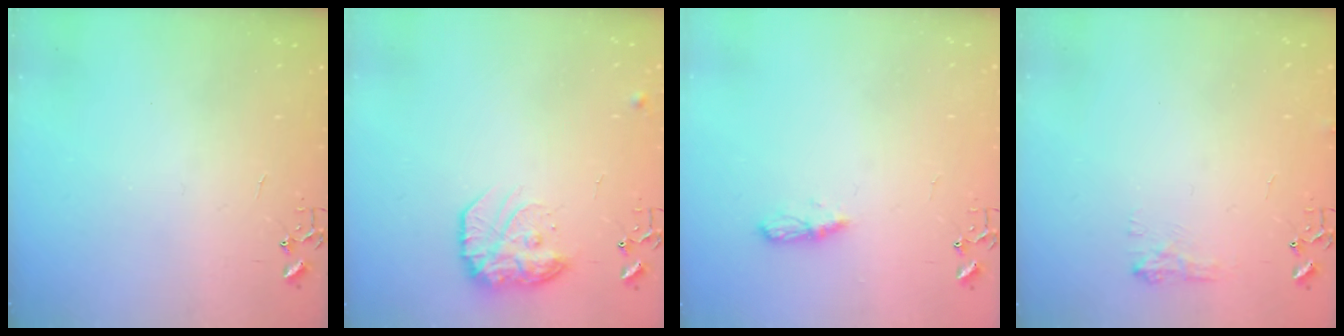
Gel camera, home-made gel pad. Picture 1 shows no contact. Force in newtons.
{"total": 15.0, "press": 15.0, "slide": 1.2}
{"total": 5.1, "press": 5.1, "slide": 0.5}
{"total": 7.4, "press": 7.4, "slide": 0.5}